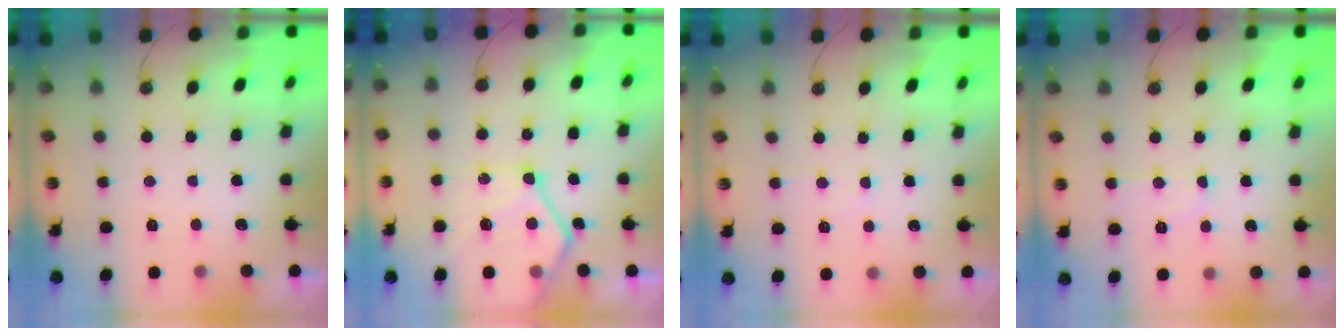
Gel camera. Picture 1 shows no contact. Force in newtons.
{"total": 15.3, "press": 15.3, "slide": 1.3}
{"total": 4.2, "press": 4.1, "slide": 0.7}
{"total": 8.4, "press": 8.3, "slide": 0.7}